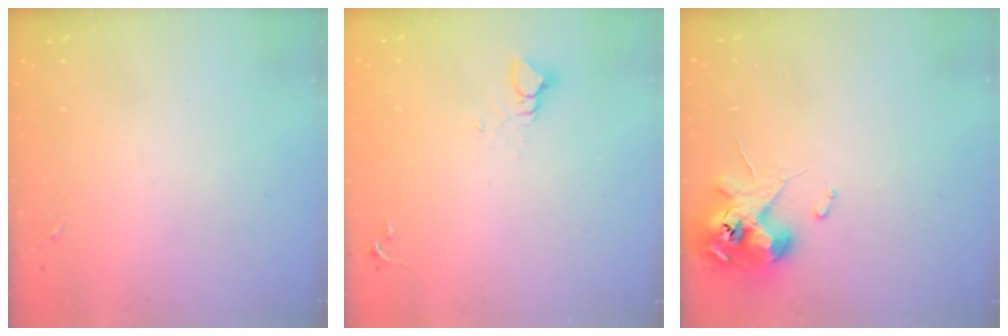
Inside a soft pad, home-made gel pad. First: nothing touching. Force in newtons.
{"total": 3.9, "press": 3.9, "slide": 0.2}
{"total": 11.6, "press": 11.4, "slide": 2.1}